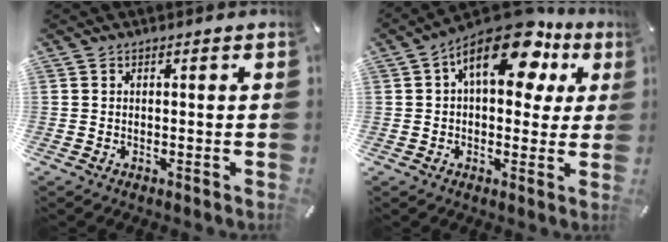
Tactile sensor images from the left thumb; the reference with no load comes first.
{"total": 16.4, "force": [7.2, 8.5, 12.1], "torque": [-0.170, -0.033, 0.120]}